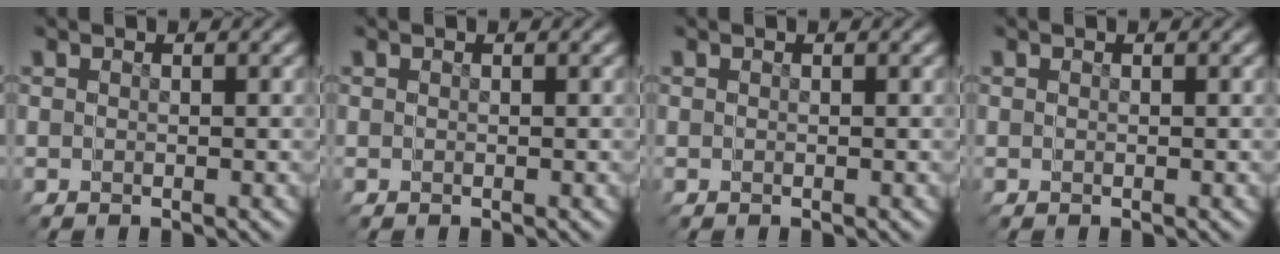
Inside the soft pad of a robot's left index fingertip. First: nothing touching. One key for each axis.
{"total": 0.0}
{"total": 0.0}
{"total": 0.0}